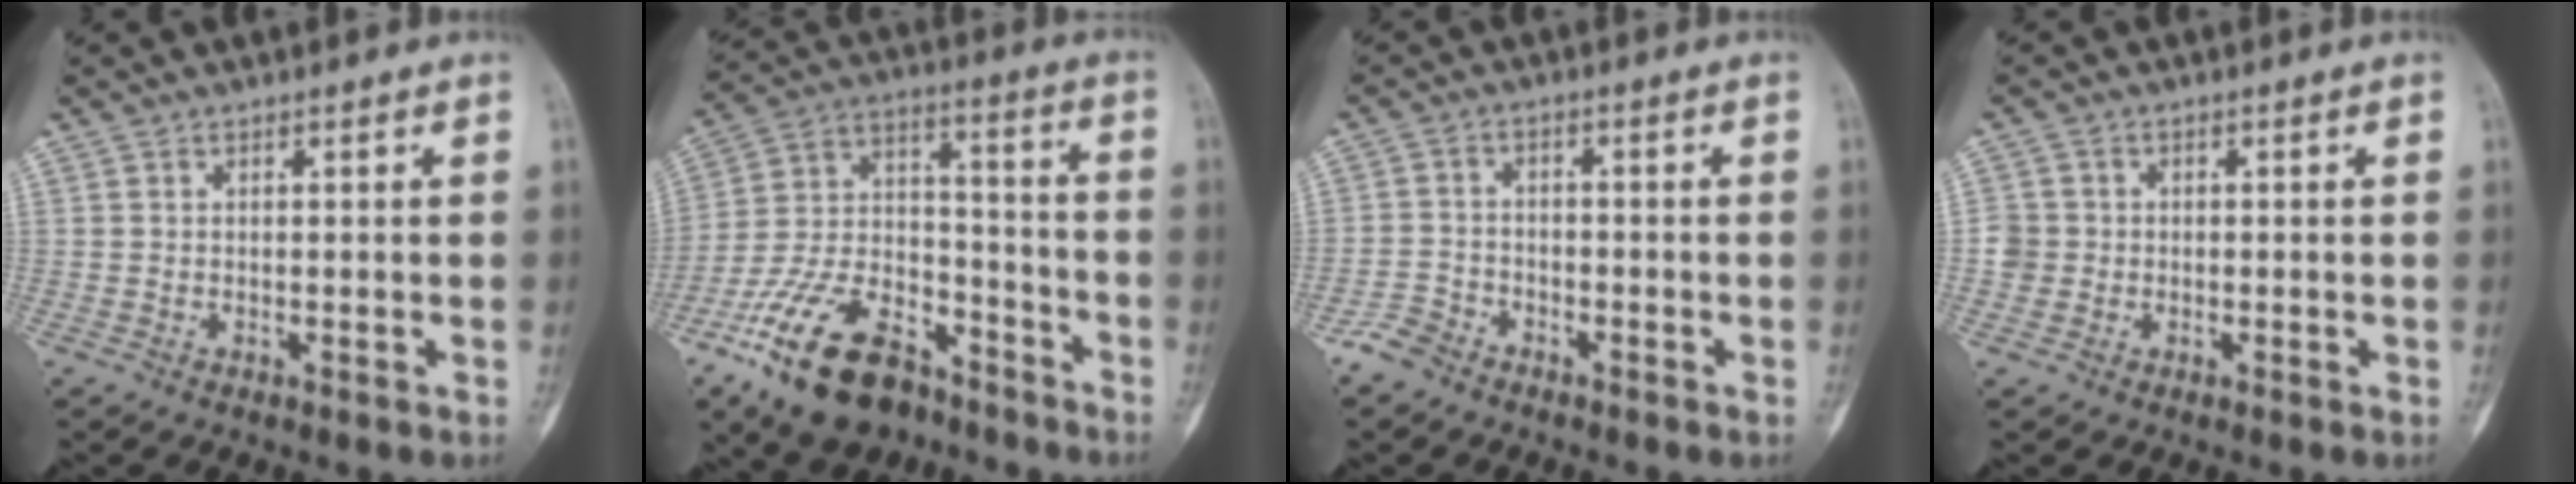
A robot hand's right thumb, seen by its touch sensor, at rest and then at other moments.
{"total": 20.4, "force": [-13.0, 10.5, 11.7], "torque": [-0.216, 0.079, -0.230]}
{"total": 4.1, "force": [-3.2, 2.3, 1.0], "torque": [-0.016, 0.015, -0.068]}
{"total": 3.0, "force": [-0.4, 2.9, 0.3], "torque": [0.019, 0.009, -0.015]}